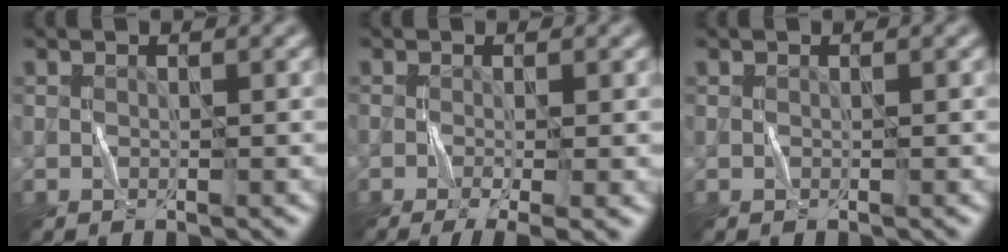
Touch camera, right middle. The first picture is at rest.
{"total": 4.0, "force": [-1.7, 0.9, 3.5], "torque": [-0.057, -0.006, -0.024]}
{"total": 0.0}